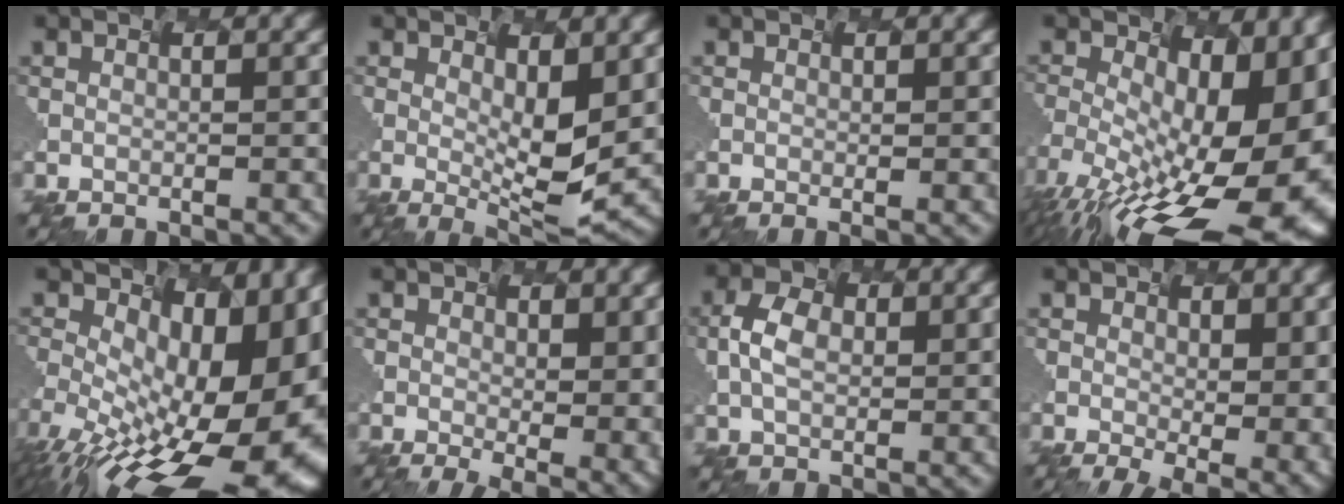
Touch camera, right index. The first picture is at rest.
{"total": 3.5, "force": [-0.4, -0.1, 3.5], "torque": [-0.082, -0.031, 0.028]}
{"total": 0.6, "force": [-0.3, -0.2, 0.5], "torque": [-0.008, -0.006, 0.000]}
{"total": 17.0, "force": [-5.5, 6.8, 14.6], "torque": [-0.233, -0.043, -0.034]}
{"total": 16.6, "force": [-3.9, 7.3, 14.4], "torque": [-0.226, -0.043, -0.013]}
{"total": 3.4, "force": [0.0, 0.6, 3.3], "torque": [-0.057, -0.031, 0.041]}
{"total": 1.8, "force": [-1.0, 1.1, 1.0], "torque": [-0.053, -0.009, 0.012]}
{"total": 4.0, "force": [-0.2, 0.9, 3.9], "torque": [-0.064, -0.032, 0.038]}